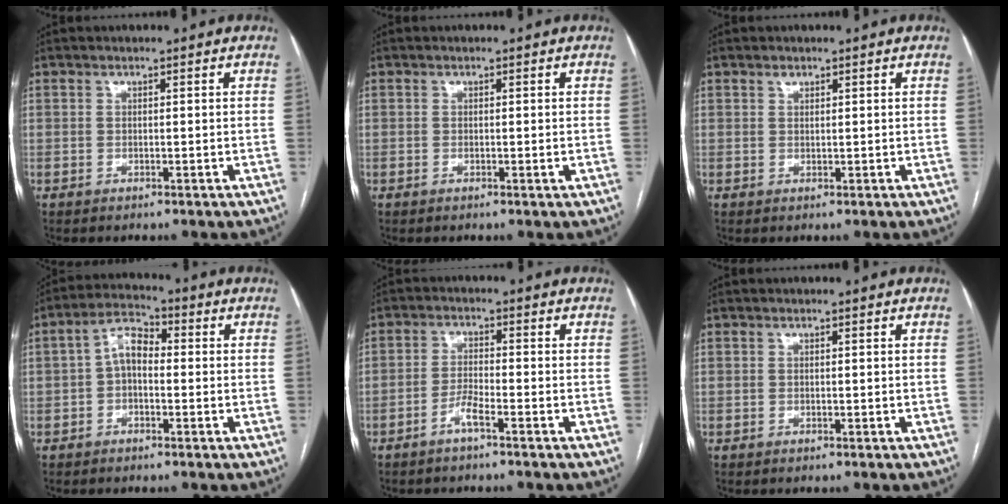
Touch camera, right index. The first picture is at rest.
{"total": 0.7, "force": [-0.2, 0.0, 0.6], "torque": [-0.013, -0.002, -0.003]}
{"total": 0.9, "force": [0.7, 0.5, 0.2], "torque": [0.000, -0.002, 0.010]}
{"total": 5.5, "force": [-0.2, 3.2, 4.5], "torque": [-0.084, 0.027, -0.011]}
{"total": 2.8, "force": [-1.9, 0.1, 2.1], "torque": [-0.042, 0.001, -0.040]}
{"total": 0.0}